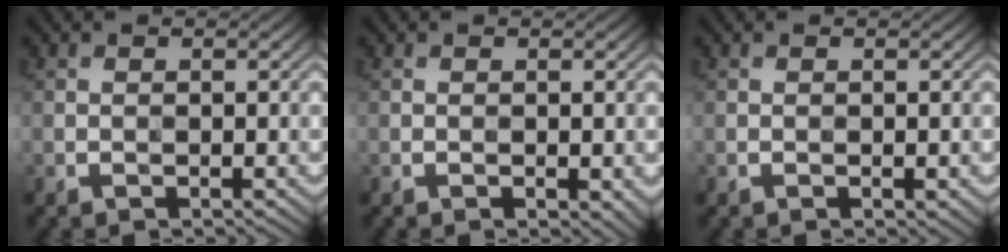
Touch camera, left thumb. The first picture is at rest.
{"total": 1.3, "force": [-0.4, 0.4, 1.2], "torque": [-0.017, -0.004, -0.005]}
{"total": 0.7, "force": [-0.2, 0.2, 0.6], "torque": [-0.010, -0.001, -0.003]}